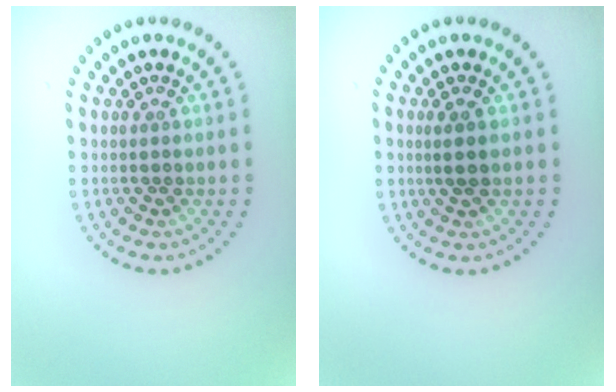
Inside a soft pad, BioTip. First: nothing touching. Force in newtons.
{"total": 1.6, "press": 1.3, "slide": 0.9}